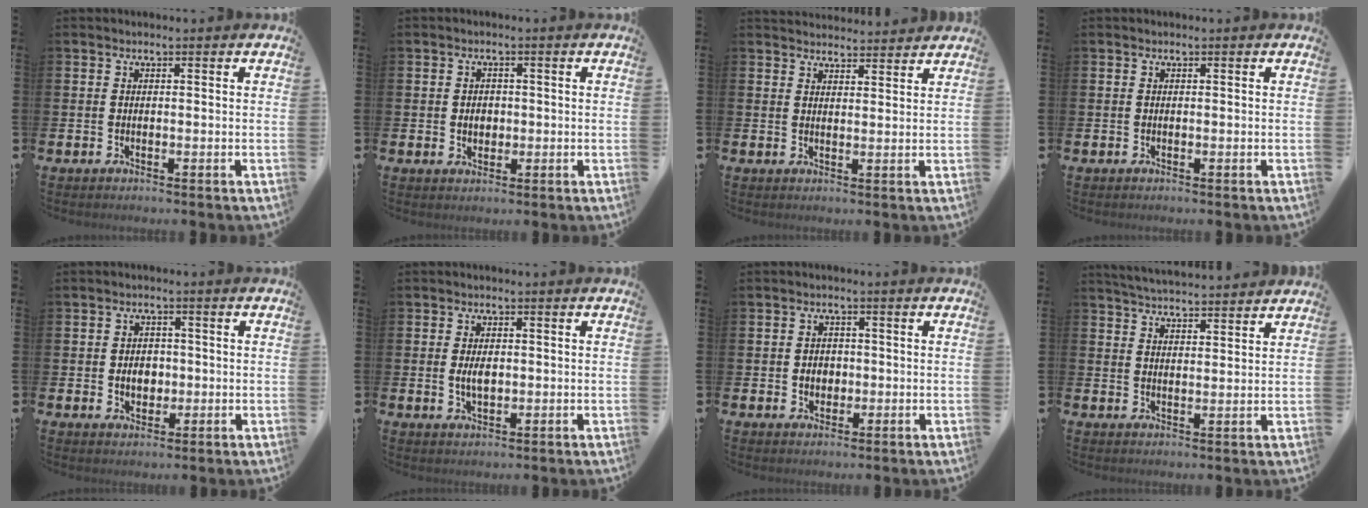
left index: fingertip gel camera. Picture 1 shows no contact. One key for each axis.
{"total": 2.2, "fx": 0.0, "fy": 1.9, "fz": 1.2, "tx": -0.004, "ty": 0.001, "tz": -0.009}
{"total": 3.1, "fx": 3.0, "fy": 0.5, "fz": -0.1, "tx": 0.011, "ty": -0.021, "tz": 0.053}
{"total": 0.0}
{"total": 3.2, "fx": -0.2, "fy": 2.5, "fz": 2.0, "tx": -0.022, "ty": 0.000, "tz": -0.011}
{"total": 3.0, "fx": 0.2, "fy": 1.7, "fz": 2.5, "tx": -0.037, "ty": 0.001, "tz": 0.000}
{"total": 2.4, "fx": -0.1, "fy": 2.1, "fz": 1.2, "tx": -0.006, "ty": 0.000, "tz": -0.010}
{"total": 4.6, "fx": 4.6, "fy": 0.0, "fz": 0.1, "tx": -0.016, "ty": -0.028, "tz": 0.084}